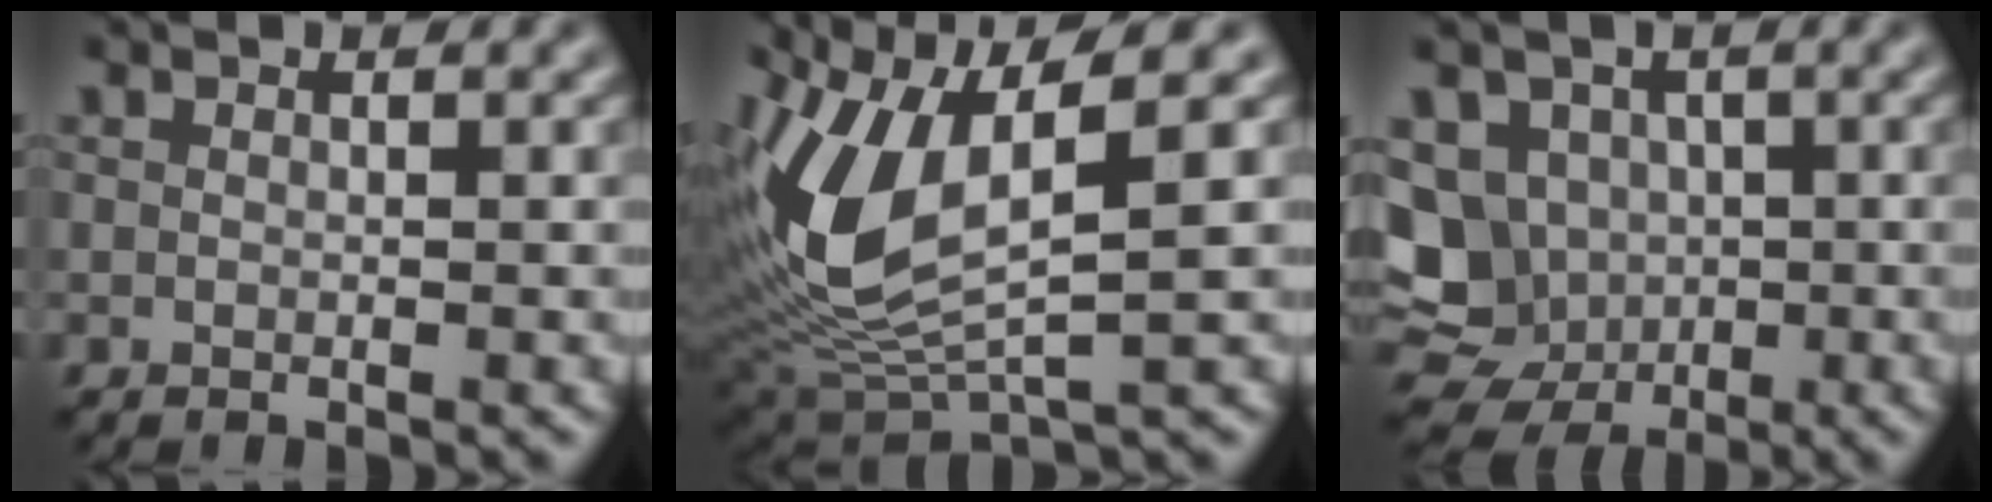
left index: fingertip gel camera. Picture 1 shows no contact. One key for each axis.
{"total": 9.1, "fx": 2.1, "fy": 3.7, "fz": 8.0, "tx": -0.183, "ty": -0.008, "tz": 0.040}
{"total": 9.4, "fx": -1.4, "fy": 8.4, "fz": 4.1, "tx": -0.060, "ty": -0.010, "tz": -0.047}